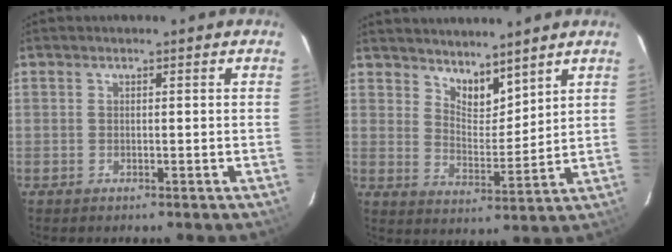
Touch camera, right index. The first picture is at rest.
{"total": 6.9, "force": [5.9, 2.6, 2.6], "torque": [-0.031, -0.004, 0.106]}